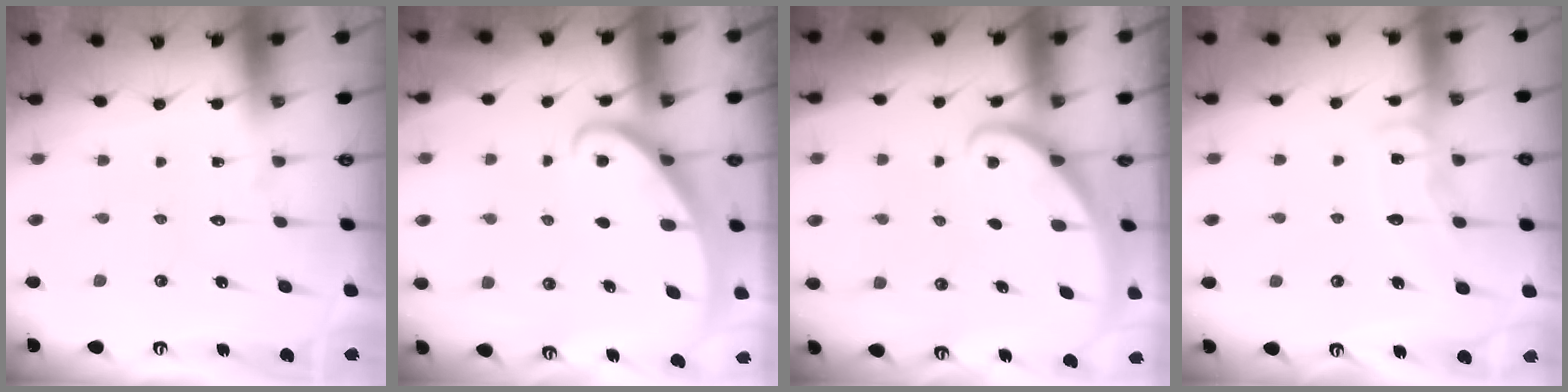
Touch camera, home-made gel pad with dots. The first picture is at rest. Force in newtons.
{"total": 2.3, "press": 2.3, "slide": 0.2}
{"total": 1.9, "press": 1.9, "slide": 0.1}
{"total": 8.3, "press": 8.3, "slide": 0.7}